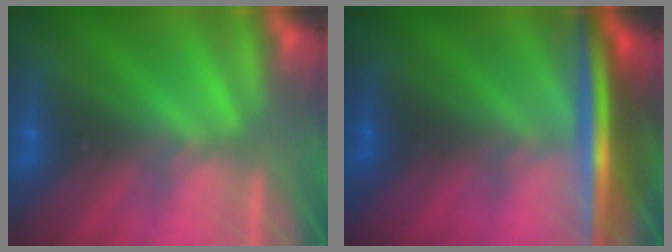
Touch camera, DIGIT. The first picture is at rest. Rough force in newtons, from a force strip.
{"total": 7.4}